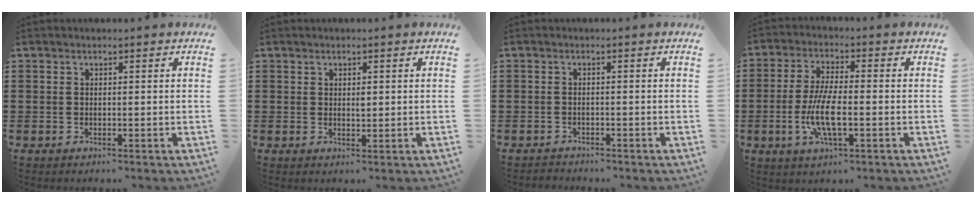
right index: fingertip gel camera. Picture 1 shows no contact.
{"total": 1.2, "force": [0.4, 0.6, 0.9], "torque": [-0.011, -0.001, 0.006]}
{"total": 1.1, "force": [-1.1, 0.0, -0.1], "torque": [-0.003, 0.000, -0.023]}
{"total": 7.5, "force": [-2.0, 2.1, 6.9], "torque": [-0.151, -0.012, -0.042]}